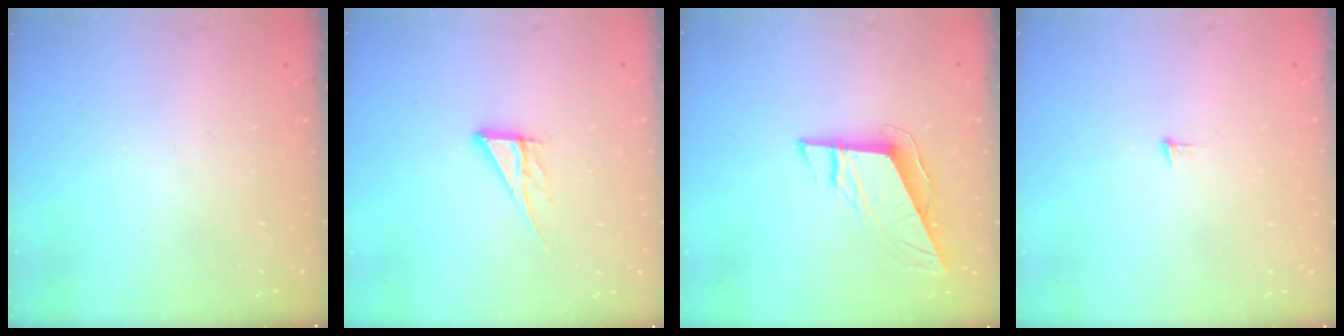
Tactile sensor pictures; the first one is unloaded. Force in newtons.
{"total": 7.1, "press": 7.1, "slide": 0.2}
{"total": 9.6, "press": 9.5, "slide": 1.0}
{"total": 3.6, "press": 3.6, "slide": 0.3}